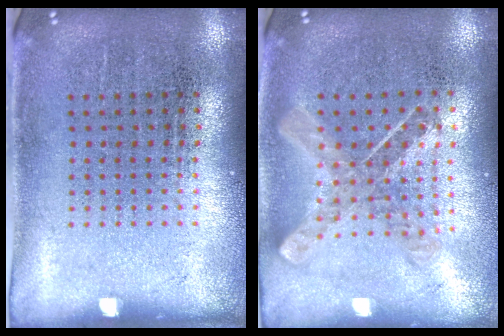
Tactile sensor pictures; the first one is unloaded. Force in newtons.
{"total": 0.9, "press": 0.8, "slide": 0.2}